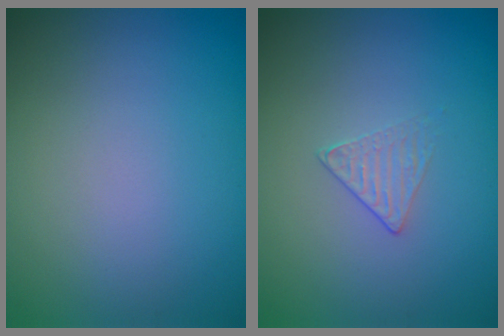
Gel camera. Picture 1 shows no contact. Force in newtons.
{"total": 1.1, "press": 0.5, "slide": 1.0}